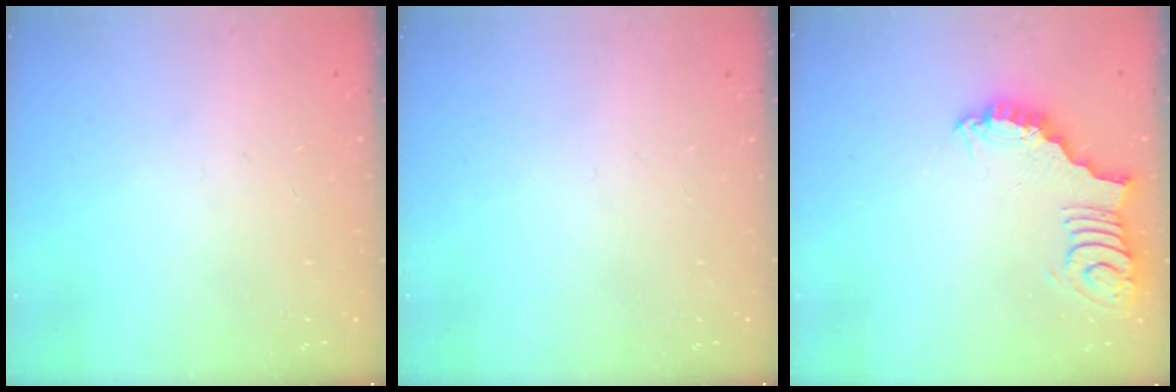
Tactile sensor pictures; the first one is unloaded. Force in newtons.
{"total": 0.0}
{"total": 3.2, "press": 3.2, "slide": 0.6}